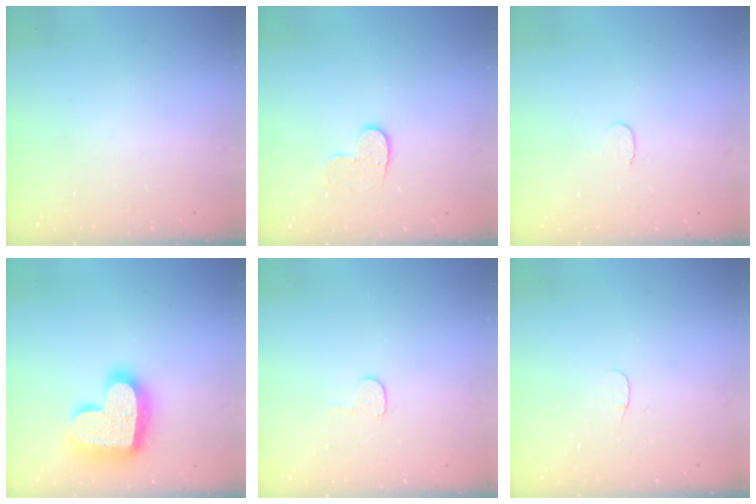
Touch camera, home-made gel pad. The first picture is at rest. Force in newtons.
{"total": 6.3, "press": 6.3, "slide": 0.7}
{"total": 3.5, "press": 3.5, "slide": 0.3}
{"total": 21.4, "press": 21.4, "slide": 1.3}
{"total": 4.0, "press": 4.0, "slide": 0.4}
{"total": 3.1, "press": 3.1, "slide": 0.3}